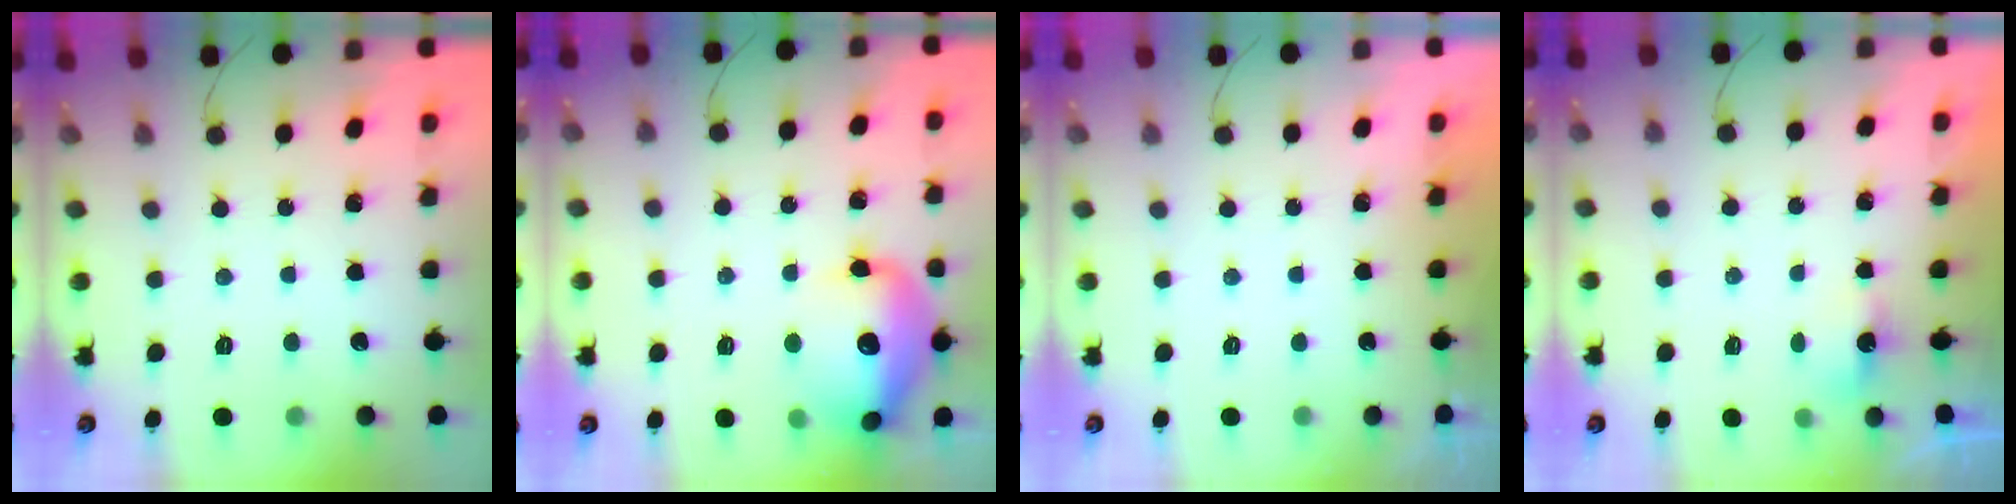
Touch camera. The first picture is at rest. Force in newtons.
{"total": 16.1, "press": 15.7, "slide": 3.2}
{"total": 1.8, "press": 0.1, "slide": 1.8}
{"total": 2.7, "press": 2.7, "slide": 0.7}